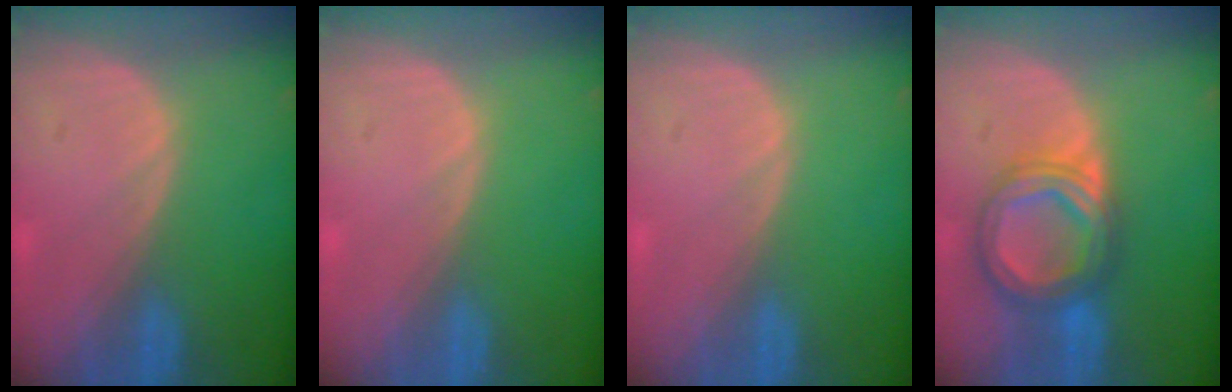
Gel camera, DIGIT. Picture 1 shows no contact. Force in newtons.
{"total": 0.0}
{"total": 0.0}
{"total": 7.8, "press": 7.8, "slide": 0.5}